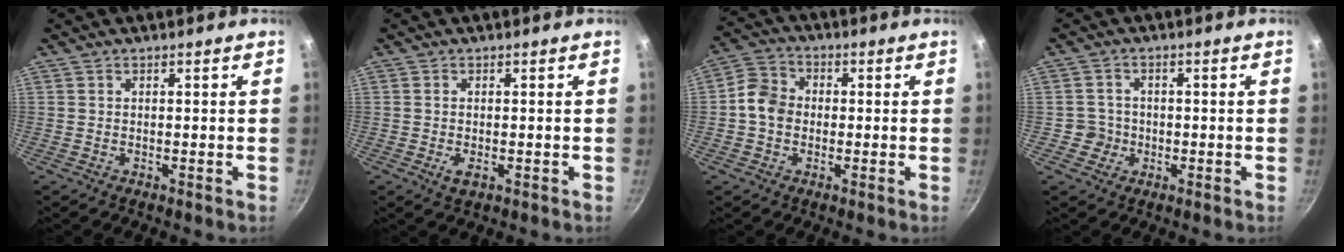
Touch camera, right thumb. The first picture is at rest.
{"total": 2.3, "force": [-0.7, 1.2, 1.8], "torque": [-0.037, -0.006, -0.010]}
{"total": 6.8, "force": [-0.7, 5.7, 3.7], "torque": [-0.045, 0.016, -0.032]}
{"total": 3.5, "force": [-0.9, 3.4, 0.3], "torque": [0.016, 0.012, -0.016]}